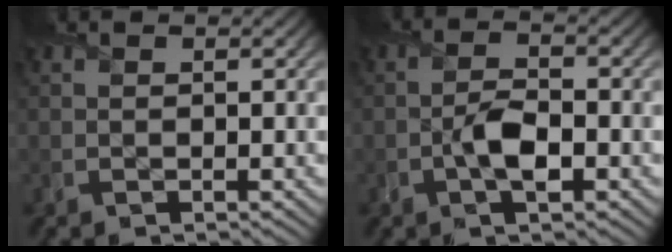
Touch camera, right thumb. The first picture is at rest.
{"total": 4.0, "force": [-1.7, 1.8, 3.1], "torque": [-0.062, -0.004, -0.037]}